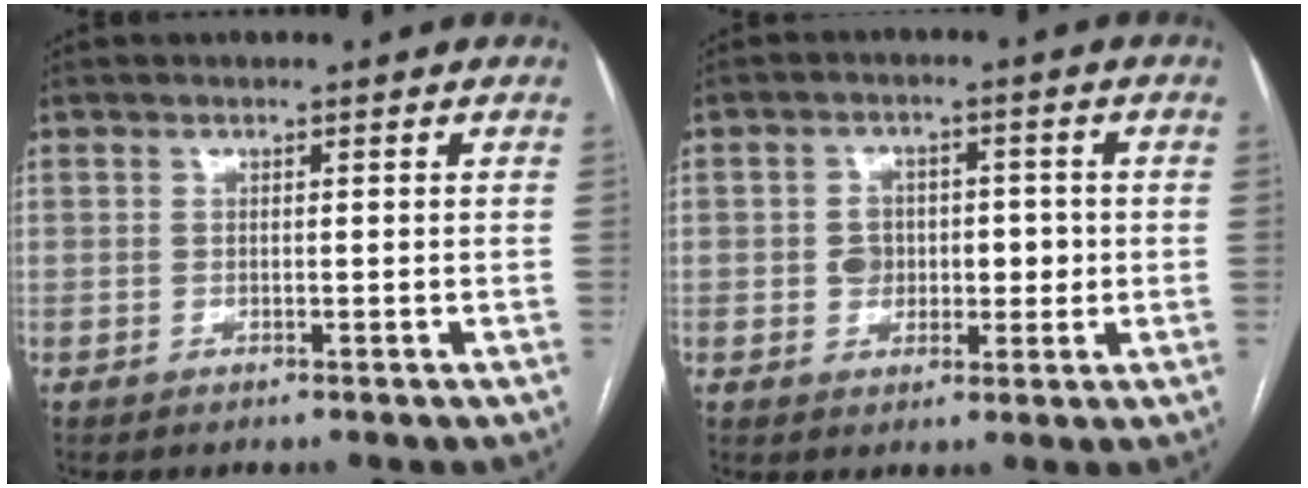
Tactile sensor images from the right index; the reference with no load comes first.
{"total": 5.4, "force": [-0.3, 4.1, 3.4], "torque": [-0.046, 0.020, 0.003]}